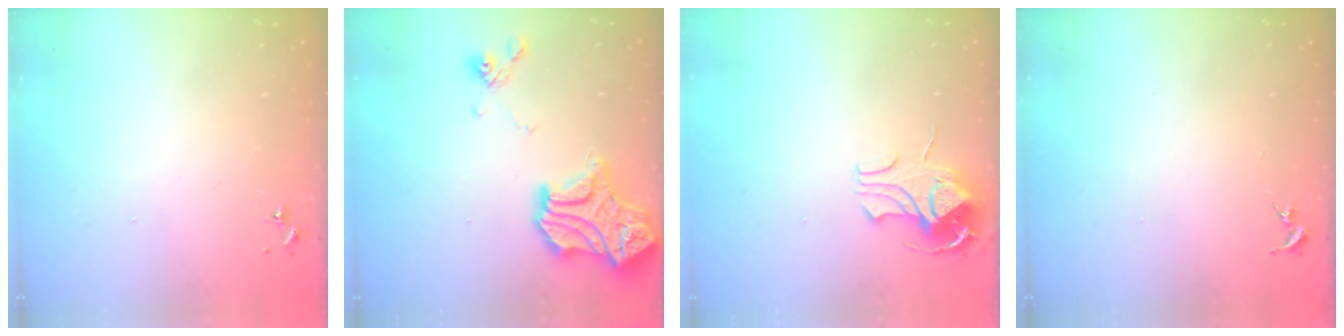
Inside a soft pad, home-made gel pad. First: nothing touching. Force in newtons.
{"total": 17.9, "press": 17.9, "slide": 0.7}
{"total": 8.9, "press": 8.9, "slide": 0.7}
{"total": 0.0}